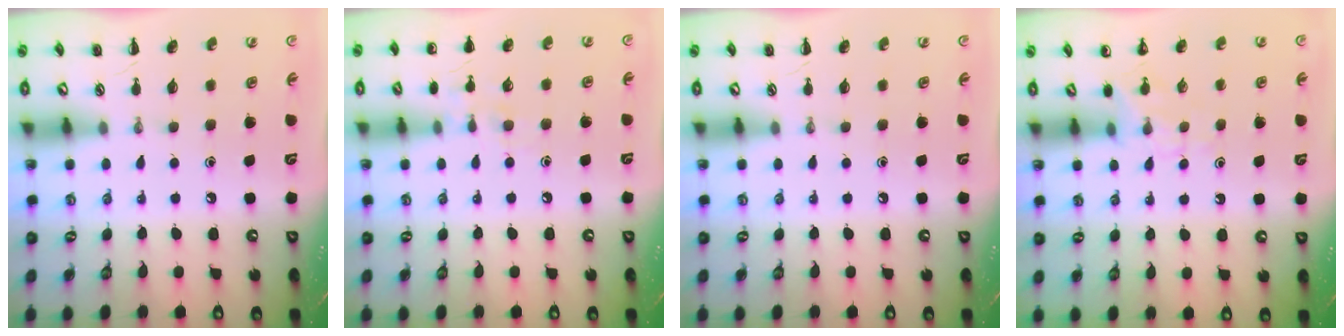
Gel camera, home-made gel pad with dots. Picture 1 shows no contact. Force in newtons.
{"total": 7.1, "press": 6.8, "slide": 1.9}
{"total": 0.0}
{"total": 6.5, "press": 6.3, "slide": 1.7}